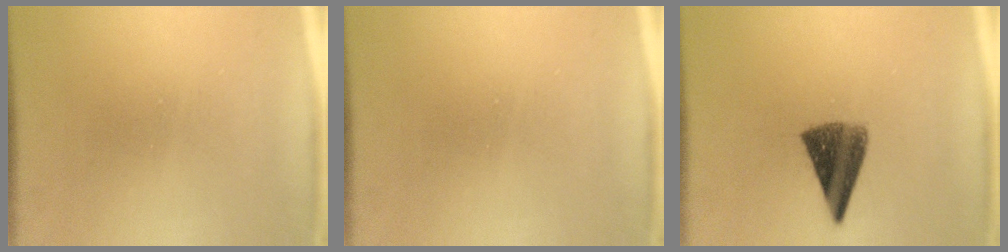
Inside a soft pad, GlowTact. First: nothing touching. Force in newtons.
{"total": 0.0}
{"total": 8.0}